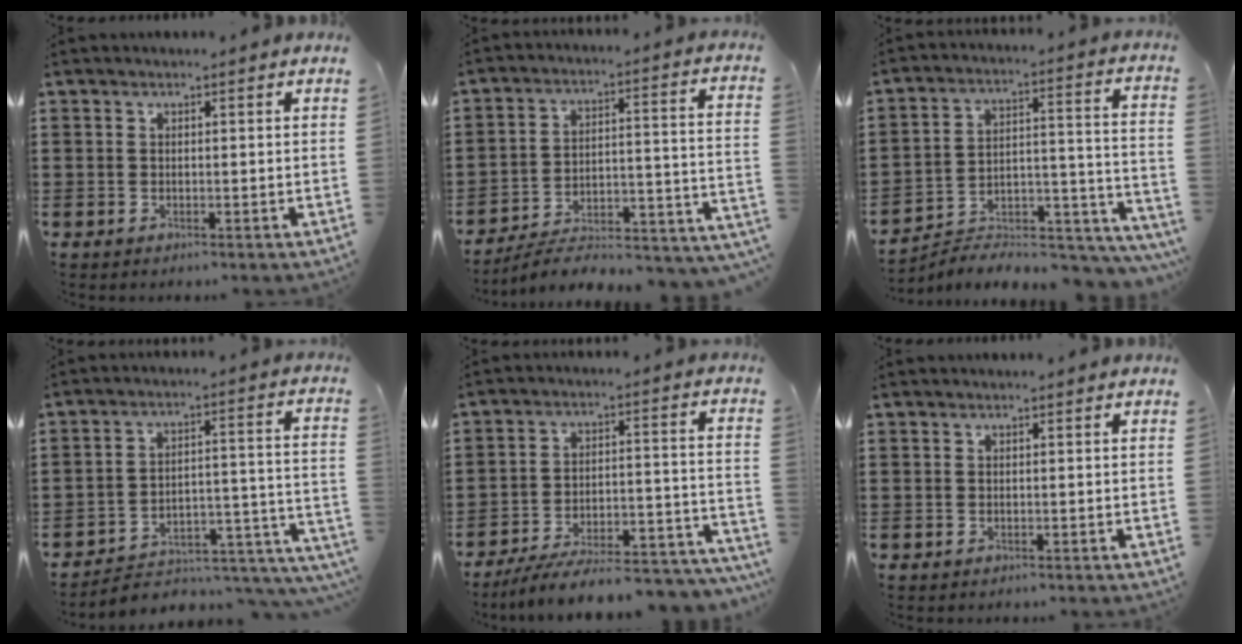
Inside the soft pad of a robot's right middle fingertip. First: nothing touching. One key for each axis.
{"total": 4.4, "fx": -4.0, "fy": 0.7, "fz": 1.6, "tx": -0.026, "ty": -0.015, "tz": -0.081}
{"total": 5.1, "fx": -5.0, "fy": 0.9, "fz": 0.7, "tx": -0.008, "ty": -0.002, "tz": -0.100}
{"total": 3.5, "fx": -3.0, "fy": 1.3, "fz": 1.1, "tx": -0.024, "ty": -0.014, "tz": -0.063}
{"total": 8.8, "fx": -7.9, "fy": 0.8, "fz": 3.8, "tx": -0.056, "ty": 0.007, "tz": -0.150}
{"total": 0.0}